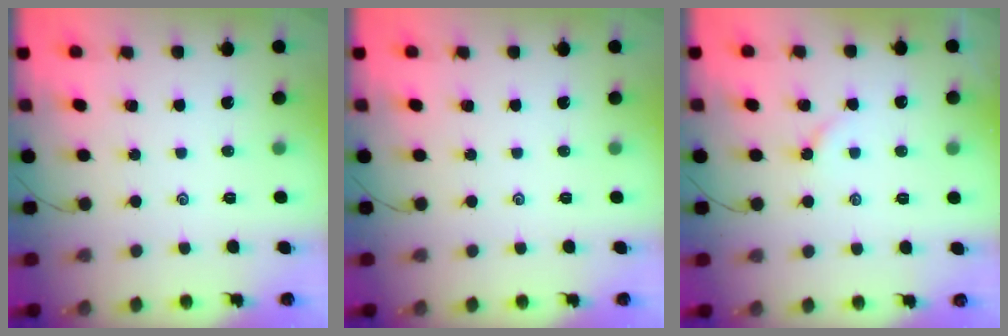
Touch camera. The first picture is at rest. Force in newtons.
{"total": 0.0}
{"total": 2.7, "press": 2.7, "slide": 0.4}